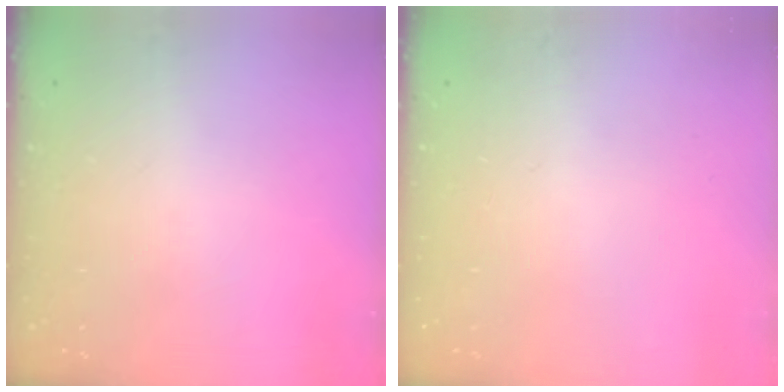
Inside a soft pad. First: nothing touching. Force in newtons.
{"total": 0.0}